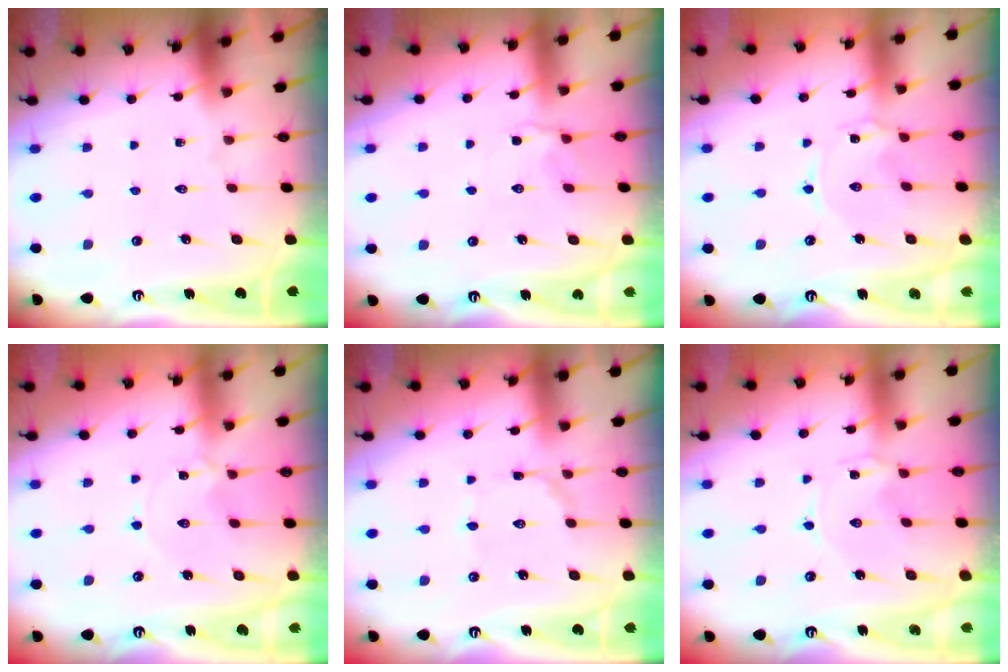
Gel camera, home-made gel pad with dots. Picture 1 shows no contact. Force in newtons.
{"total": 2.3, "press": 2.0, "slide": 1.2}
{"total": 0.8, "press": 0.8, "slide": 0.1}
{"total": 0.6, "press": 0.5, "slide": 0.2}
{"total": 1.6, "press": 1.6, "slide": 0.1}
{"total": 0.0}